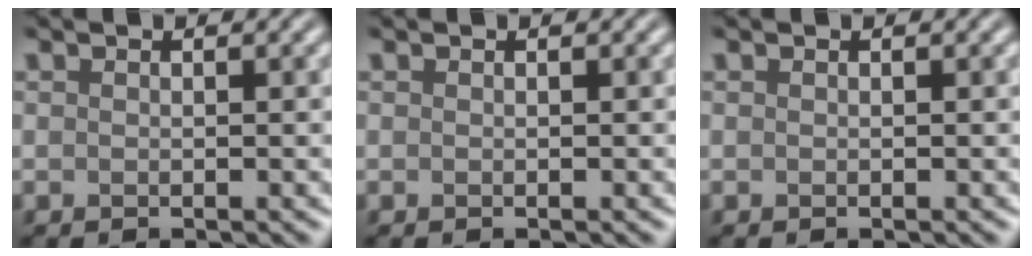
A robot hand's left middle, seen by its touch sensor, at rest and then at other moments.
{"total": 0.0}
{"total": 0.0}